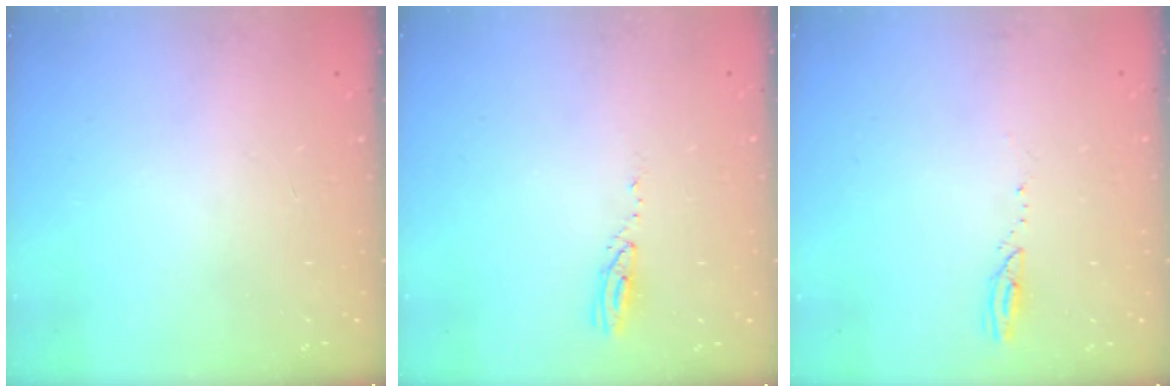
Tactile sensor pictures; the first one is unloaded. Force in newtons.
{"total": 3.5, "press": 3.5, "slide": 0.3}
{"total": 2.4, "press": 2.4, "slide": 0.3}